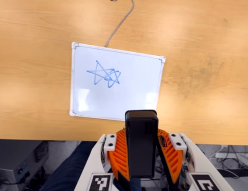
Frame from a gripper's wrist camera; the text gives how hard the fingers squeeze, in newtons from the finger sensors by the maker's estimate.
{"total": 5.6, "left": 5.0, "right": 6.3}